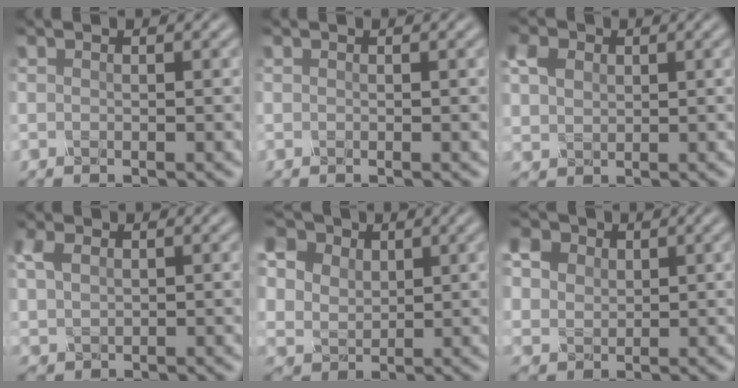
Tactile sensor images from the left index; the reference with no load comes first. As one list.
[{"total": 0.0}, {"total": 2.3, "force": [1.4, 1.8, 0.6], "torque": [-0.037, 0.010, 0.031]}, {"total": 1.5, "force": [1.2, 0.8, 0.3], "torque": [-0.025, 0.008, 0.033]}, {"total": 12.4, "force": [7.4, 8.4, 5.6], "torque": [-0.150, 0.045, 0.131]}, {"total": 8.8, "force": [5.1, 6.0, 4.0], "torque": [-0.113, 0.033, 0.076]}]